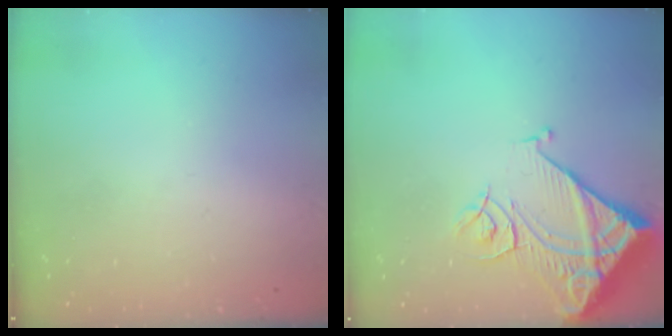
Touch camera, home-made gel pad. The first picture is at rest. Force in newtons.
{"total": 13.6, "press": 13.6, "slide": 1.6}